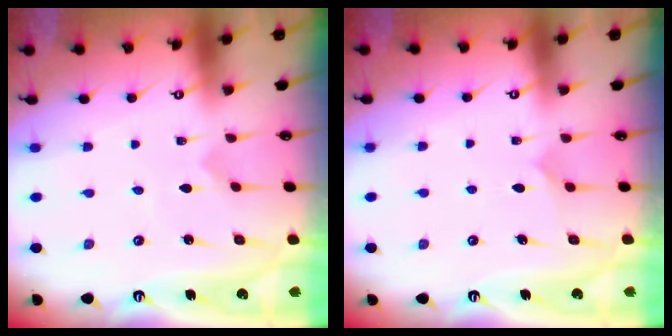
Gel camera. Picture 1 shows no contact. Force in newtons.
{"total": 5.0, "press": 5.0, "slide": 0.7}